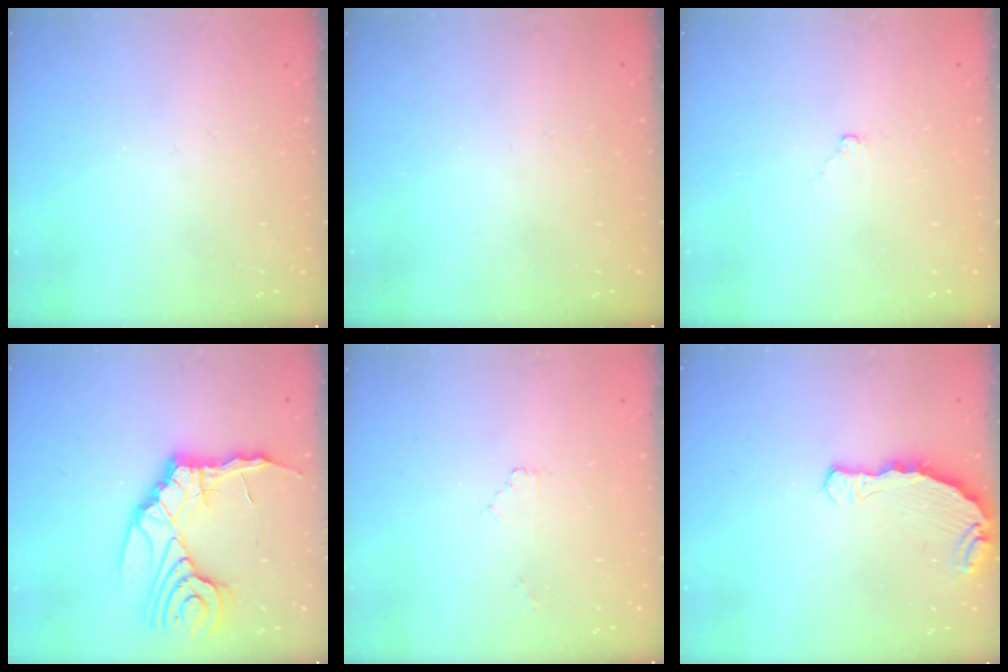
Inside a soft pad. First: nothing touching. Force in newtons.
{"total": 0.0}
{"total": 2.4, "press": 2.4, "slide": 0.4}
{"total": 16.2, "press": 16.0, "slide": 2.4}
{"total": 0.5, "press": 0.5, "slide": 0.2}
{"total": 7.8, "press": 6.4, "slide": 4.4}